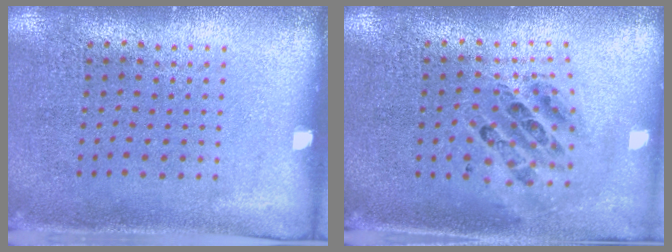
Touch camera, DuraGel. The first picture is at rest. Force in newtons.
{"total": 0.7, "press": 0.7, "slide": 0.1}